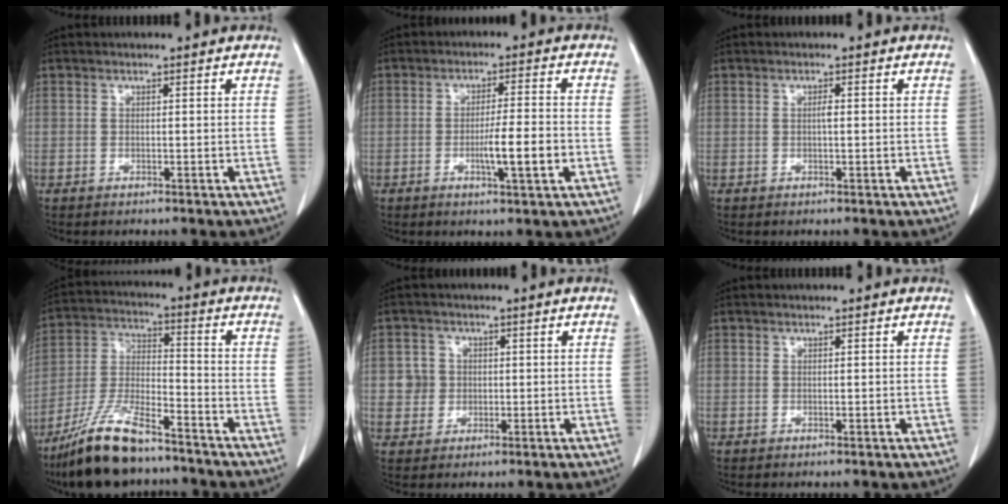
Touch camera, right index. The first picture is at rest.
{"total": 6.5, "force": [-1.9, 0.1, 6.2], "torque": [-0.097, -0.005, -0.030]}
{"total": 0.7, "force": [0.0, 0.1, 0.7], "torque": [-0.014, 0.000, -0.001]}
{"total": 13.7, "force": [-10.6, 3.0, 8.2], "torque": [-0.169, -0.016, -0.197]}
{"total": 3.4, "force": [0.2, 3.4, 0.4], "torque": [0.000, 0.010, 0.007]}
{"total": 0.0}